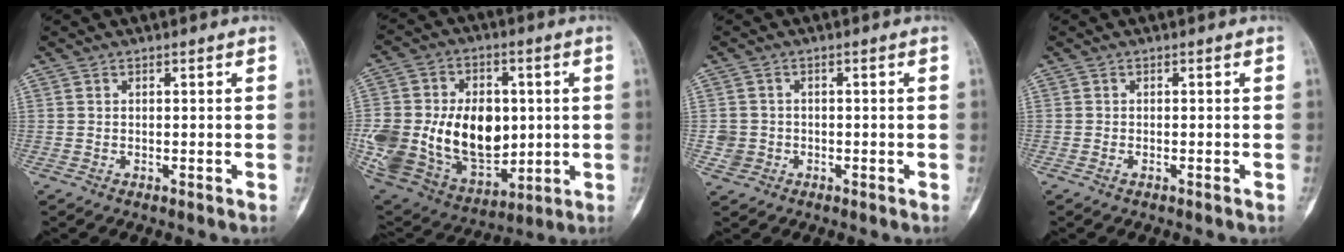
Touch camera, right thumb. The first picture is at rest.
{"total": 31.4, "force": [-0.5, 22.0, 22.5], "torque": [-0.452, 0.008, 0.023]}
{"total": 3.2, "force": [-0.8, 3.0, 0.5], "torque": [0.009, 0.009, -0.016]}
{"total": 0.7, "force": [-0.4, 0.4, 0.4], "torque": [-0.007, 0.004, -0.007]}